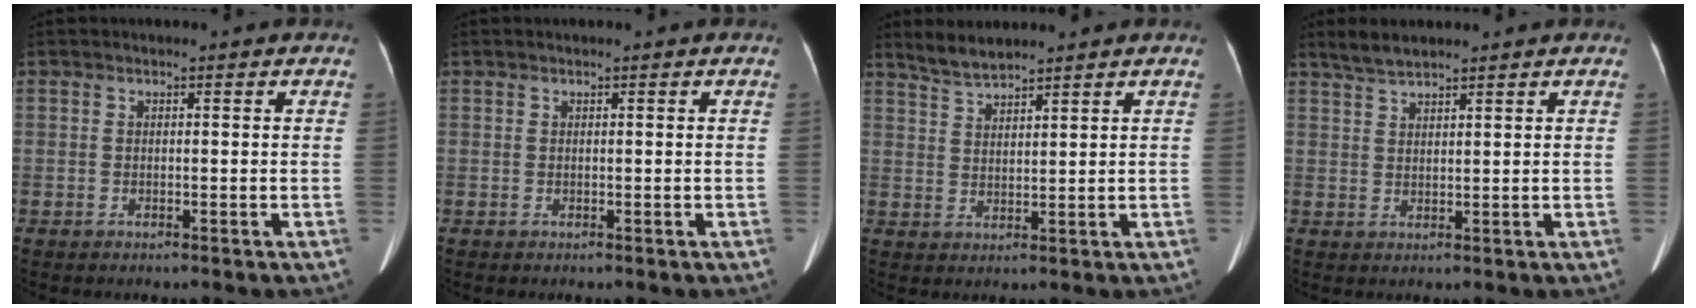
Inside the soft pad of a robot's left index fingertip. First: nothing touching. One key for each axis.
{"total": 0.0}
{"total": 3.8, "fx": 3.6, "fy": 0.3, "fz": 1.1, "tx": -0.028, "ty": 0.009, "tz": 0.075}
{"total": 3.4, "fx": 3.1, "fy": 0.5, "fz": 1.5, "tx": -0.037, "ty": 0.014, "tz": 0.061}